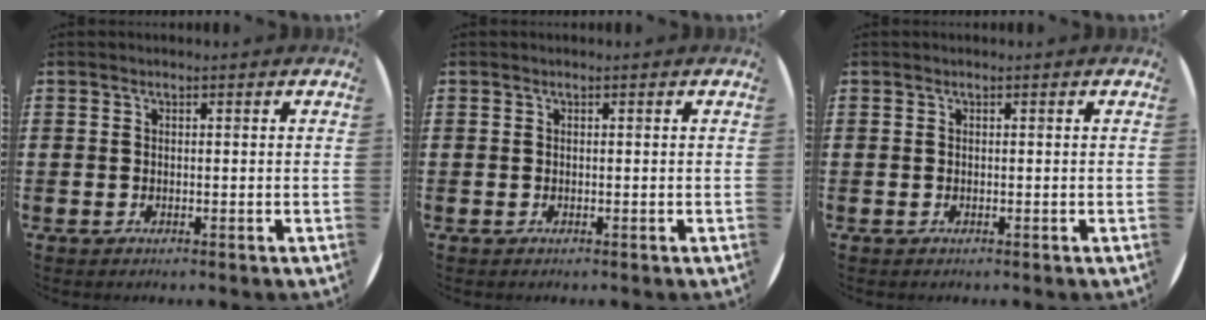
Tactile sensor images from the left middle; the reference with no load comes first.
{"total": 0.0}
{"total": 0.0}